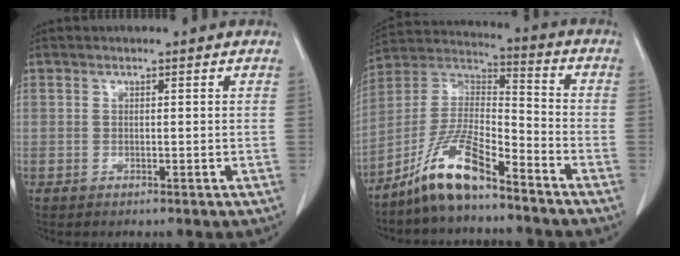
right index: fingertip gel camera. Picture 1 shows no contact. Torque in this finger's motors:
{"motor_torque": [1.08, -1.06, 0.48, 0.19]}